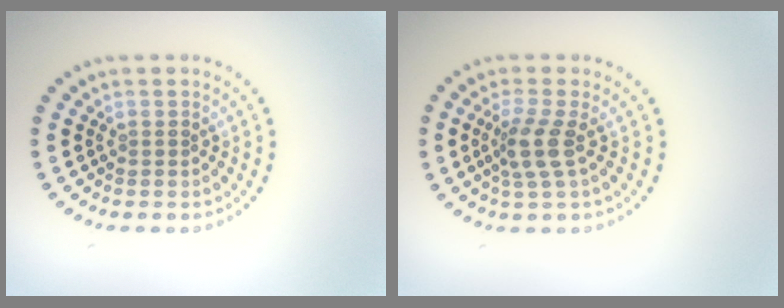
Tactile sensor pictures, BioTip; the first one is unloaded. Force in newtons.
{"total": 2.8, "press": 2.1, "slide": 1.9}